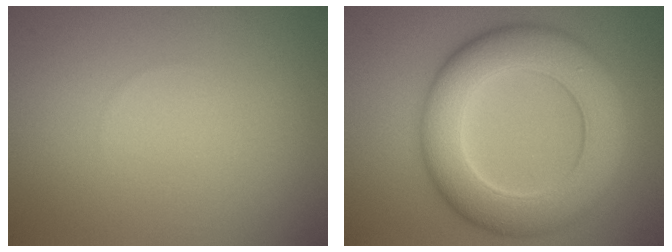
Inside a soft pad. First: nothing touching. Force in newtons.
{"total": 9.8, "press": 9.8, "slide": 0.6}